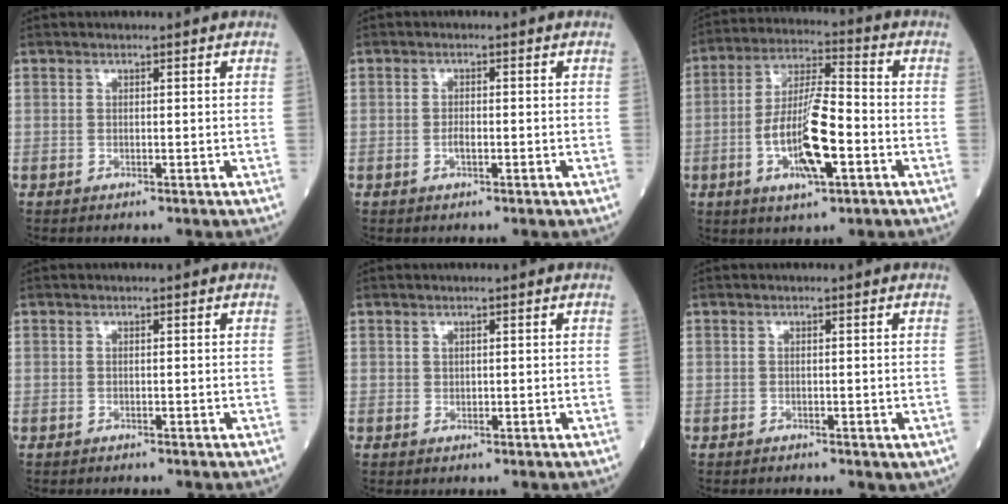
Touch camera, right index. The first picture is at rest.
{"total": 1.4, "force": [-0.6, 0.3, 1.2], "torque": [-0.028, 0.000, -0.011]}
{"total": 12.0, "force": [-3.6, 2.5, 11.2], "torque": [-0.219, 0.001, -0.063]}
{"total": 0.8, "force": [-0.7, 0.1, 0.4], "torque": [-0.012, -0.002, -0.009]}
{"total": 0.0}
{"total": 1.8, "force": [-1.1, 0.7, 1.2], "torque": [-0.020, -0.004, -0.011]}